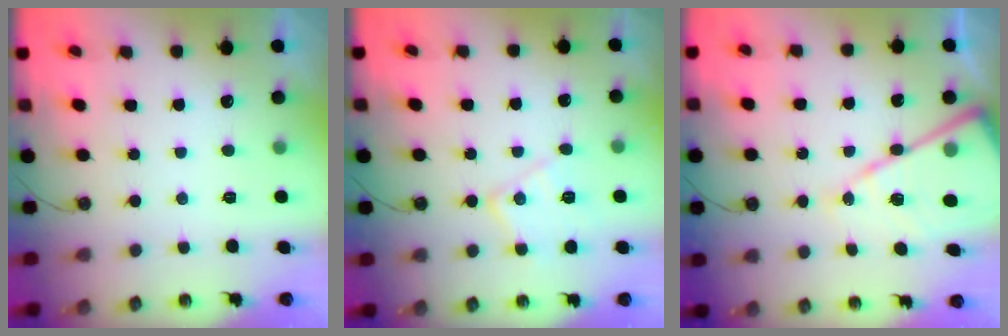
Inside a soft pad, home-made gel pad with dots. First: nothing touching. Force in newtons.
{"total": 11.0, "press": 11.0, "slide": 0.5}
{"total": 18.5, "press": 18.4, "slide": 1.8}